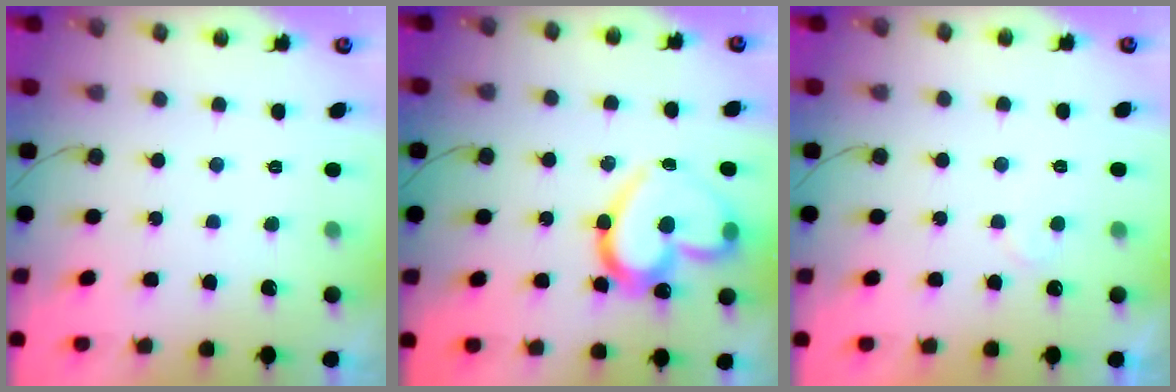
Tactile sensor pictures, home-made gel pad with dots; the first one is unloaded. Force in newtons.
{"total": 19.5, "press": 19.5, "slide": 1.5}
{"total": 5.6, "press": 5.6, "slide": 0.3}